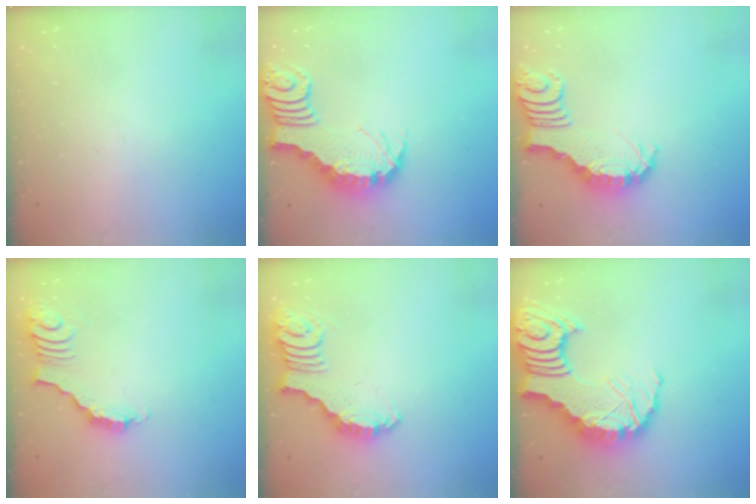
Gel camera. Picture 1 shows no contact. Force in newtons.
{"total": 3.0, "press": 2.9, "slide": 0.6}
{"total": 2.9, "press": 2.8, "slide": 0.5}
{"total": 4.0, "press": 3.9, "slide": 0.7}
{"total": 2.6, "press": 2.6, "slide": 0.5}
{"total": 16.7, "press": 16.5, "slide": 2.3}